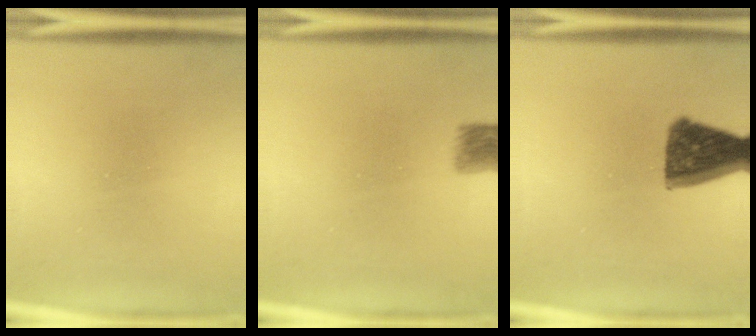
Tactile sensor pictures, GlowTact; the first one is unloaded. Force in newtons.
{"total": 3.0}
{"total": 11.1}